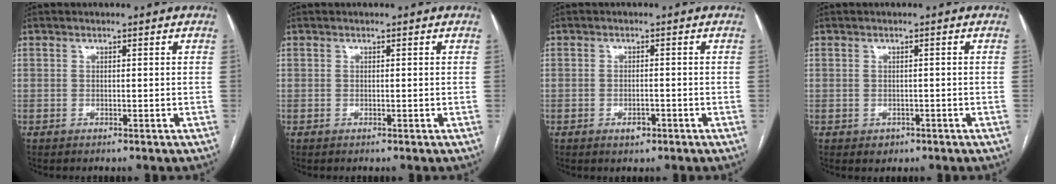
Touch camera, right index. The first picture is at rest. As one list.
[{"total": 0.0}, {"total": 2.1, "force": [-1.1, 1.0, 1.5], "torque": [-0.025, 0.001, -0.012]}, {"total": 1.6, "force": [-0.8, 1.4, 0.5], "torque": [-0.004, 0.002, -0.004]}]